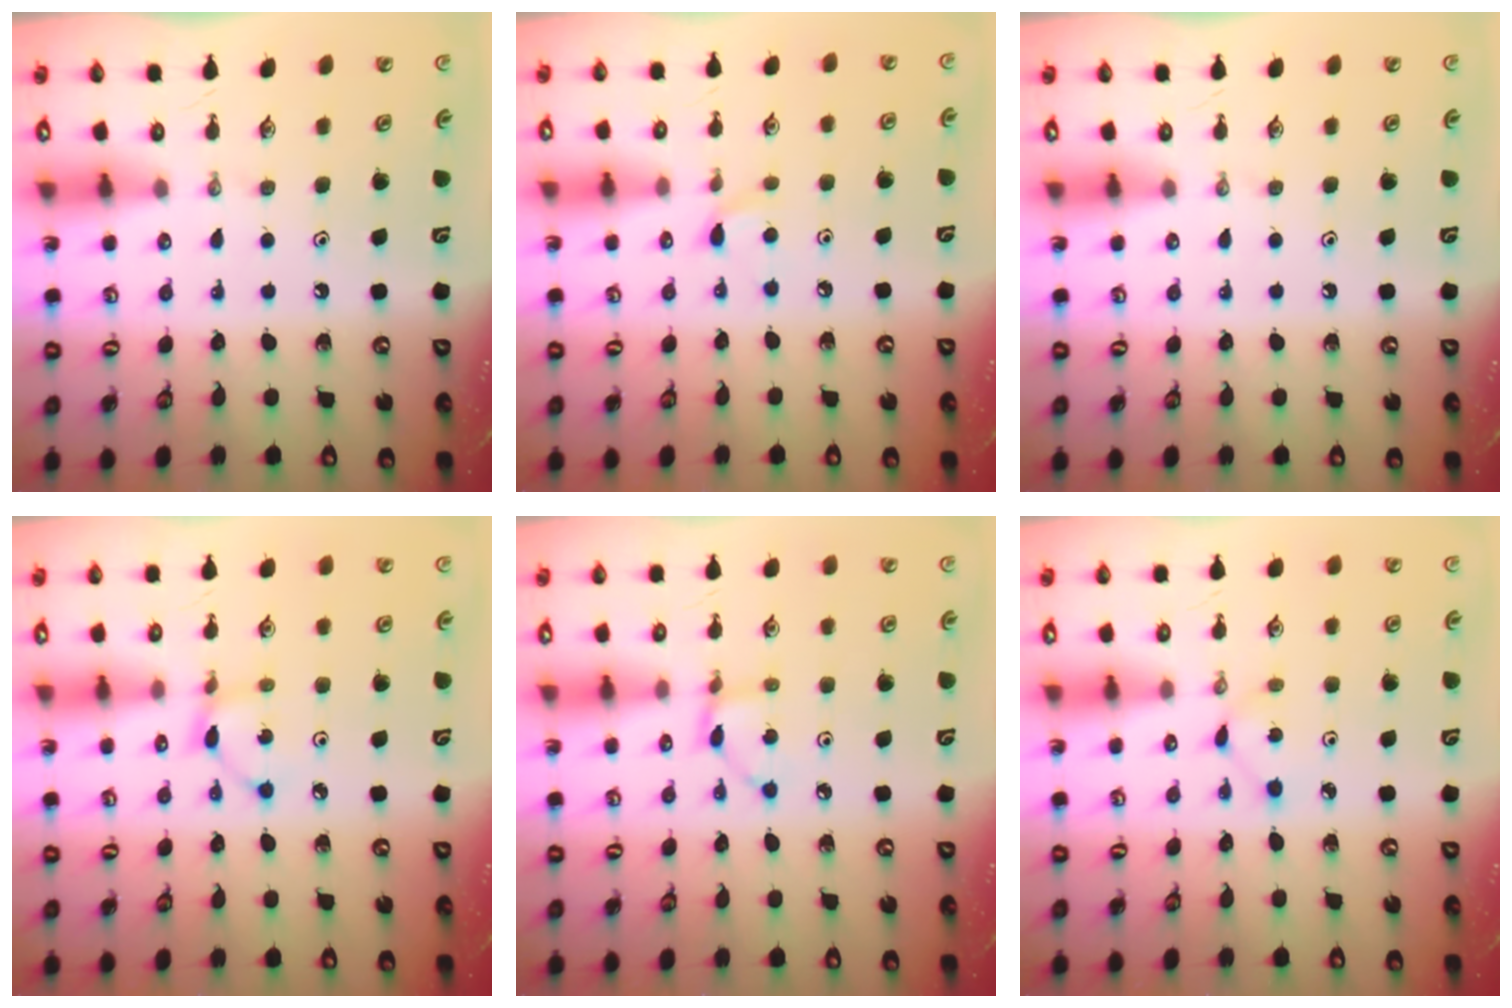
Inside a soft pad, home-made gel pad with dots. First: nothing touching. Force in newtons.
{"total": 5.7, "press": 5.7, "slide": 0.7}
{"total": 0.0}
{"total": 2.7, "press": 2.7, "slide": 0.1}
{"total": 3.3, "press": 3.3, "slide": 0.1}
{"total": 2.8, "press": 2.8, "slide": 0.1}